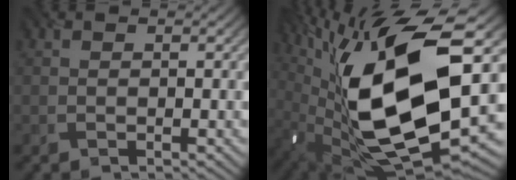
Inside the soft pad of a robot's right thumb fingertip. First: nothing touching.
{"total": 19.9, "force": [2.2, 8.7, 17.8], "torque": [-0.347, -0.003, 0.042]}